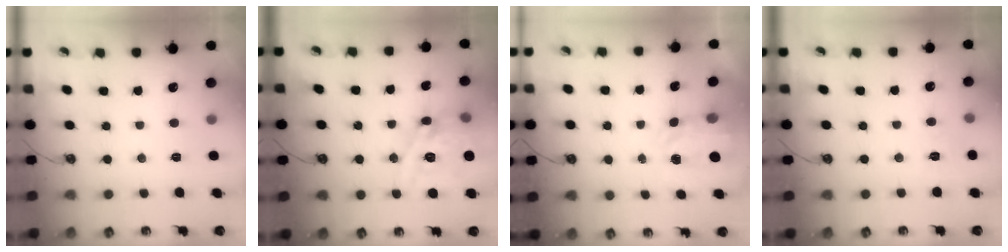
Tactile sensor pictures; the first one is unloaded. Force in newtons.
{"total": 16.7, "press": 16.6, "slide": 1.5}
{"total": 3.9, "press": 3.9, "slide": 0.7}
{"total": 3.7, "press": 3.7, "slide": 0.5}